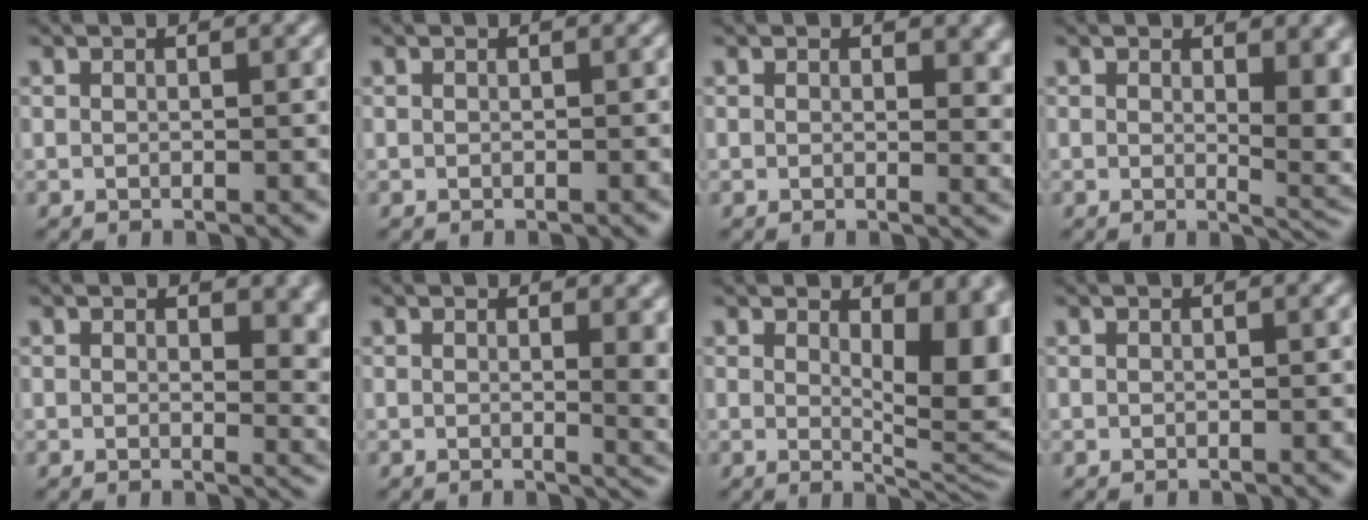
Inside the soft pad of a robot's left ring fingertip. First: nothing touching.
{"total": 0.0}
{"total": 3.1, "force": [1.0, 1.9, 2.3], "torque": [-0.020, -0.007, 0.012]}
{"total": 6.2, "force": [1.0, 2.6, 5.6], "torque": [-0.066, -0.012, 0.023]}
{"total": 4.3, "force": [1.3, 2.6, 3.3], "torque": [-0.025, -0.011, 0.018]}
{"total": 4.5, "force": [0.8, 1.9, 4.1], "torque": [-0.031, -0.007, 0.016]}
{"total": 8.4, "force": [1.8, 3.6, 7.4], "torque": [-0.080, -0.009, 0.035]}
{"total": 0.0}